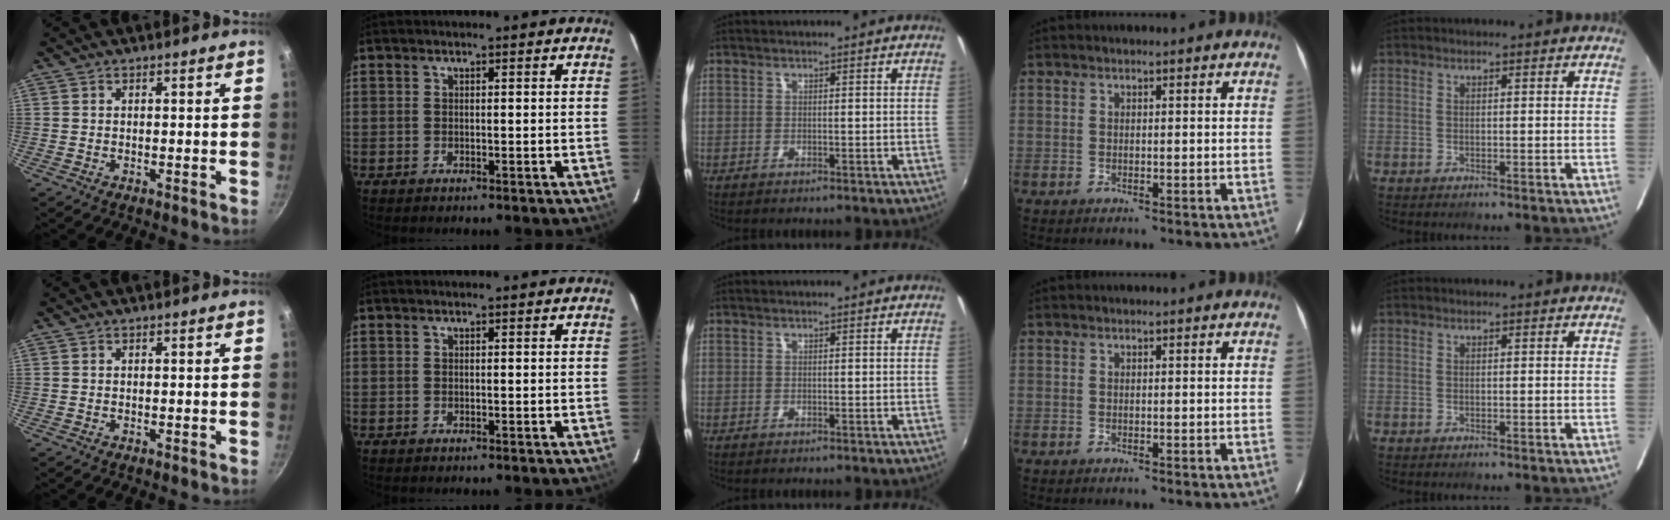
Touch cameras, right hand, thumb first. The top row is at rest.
{}